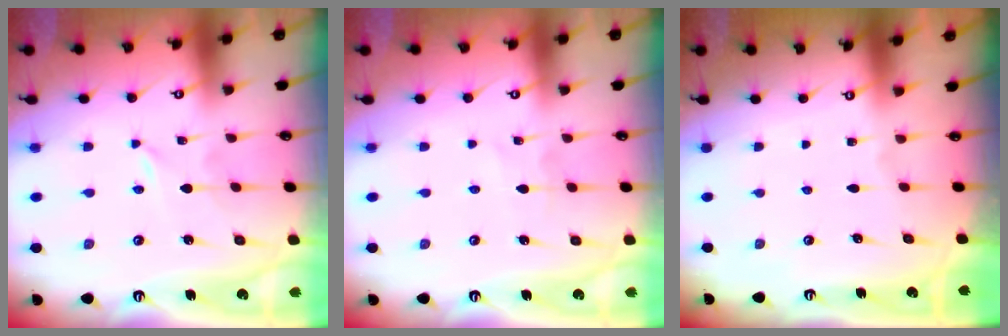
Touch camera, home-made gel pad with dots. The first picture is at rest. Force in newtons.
{"total": 1.5, "press": 1.5, "slide": 0.1}
{"total": 0.0}